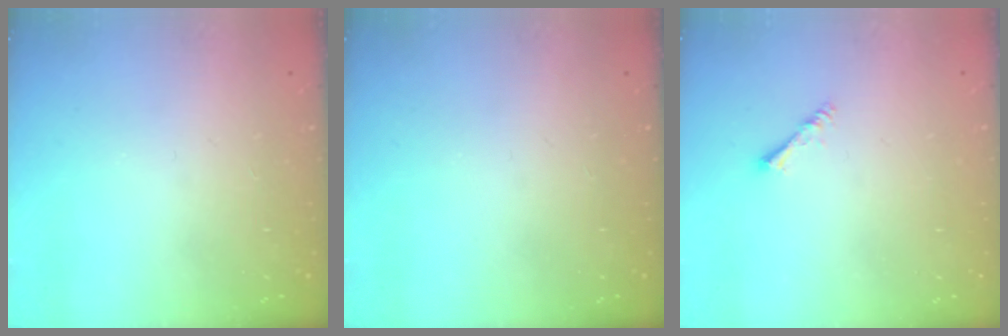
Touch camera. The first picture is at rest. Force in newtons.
{"total": 0.0}
{"total": 1.4, "press": 1.4, "slide": 0.3}